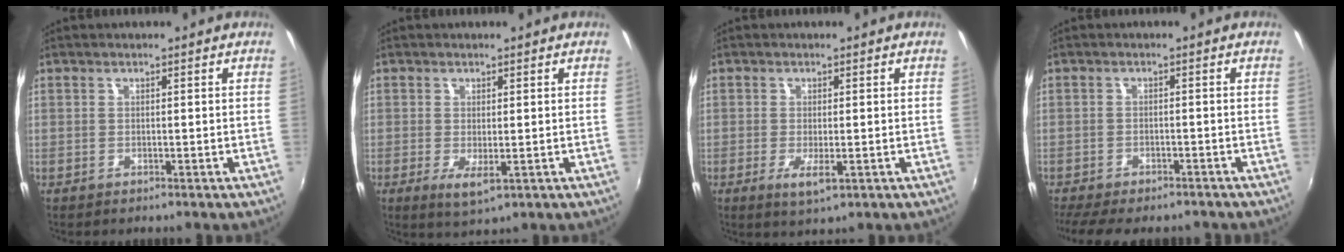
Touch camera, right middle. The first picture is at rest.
{"total": 3.6, "force": [-0.8, 1.2, 3.4], "torque": [-0.060, -0.016, -0.009]}
{"total": 3.7, "force": [-1.2, 1.0, 3.4], "torque": [-0.066, -0.015, -0.019]}
{"total": 10.0, "force": [-8.3, 3.1, 4.7], "torque": [-0.110, -0.031, -0.130]}